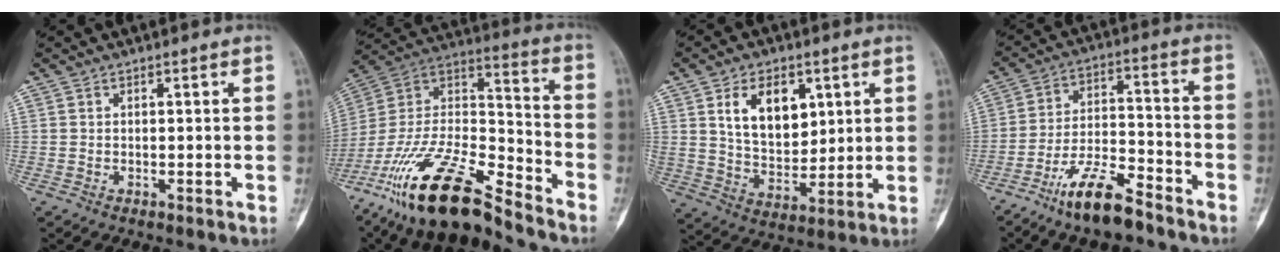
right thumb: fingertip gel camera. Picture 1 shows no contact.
{"total": 23.2, "force": [-17.4, 6.6, 13.8], "torque": [-0.287, 0.067, -0.324]}
{"total": 12.7, "force": [4.8, 7.9, 8.7], "torque": [-0.115, -0.027, 0.096]}
{"total": 15.7, "force": [-11.4, 5.0, 9.5], "torque": [-0.166, 0.082, -0.207]}